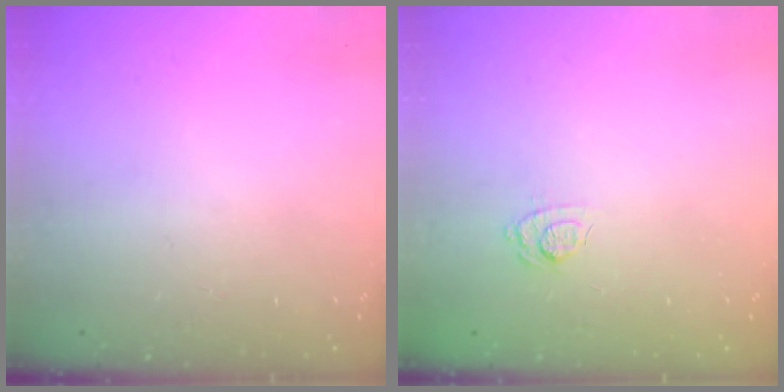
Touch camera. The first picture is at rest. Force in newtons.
{"total": 8.1, "press": 7.9, "slide": 1.4}